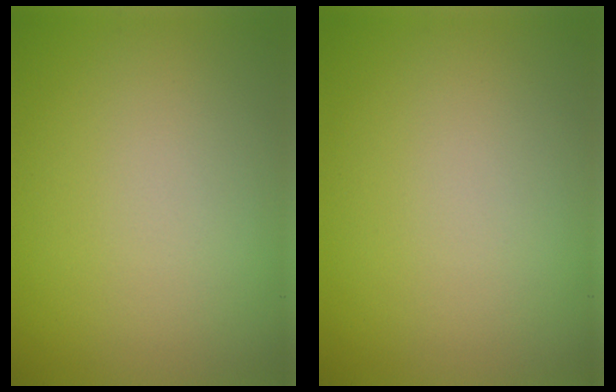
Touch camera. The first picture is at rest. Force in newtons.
{"total": 0.0}